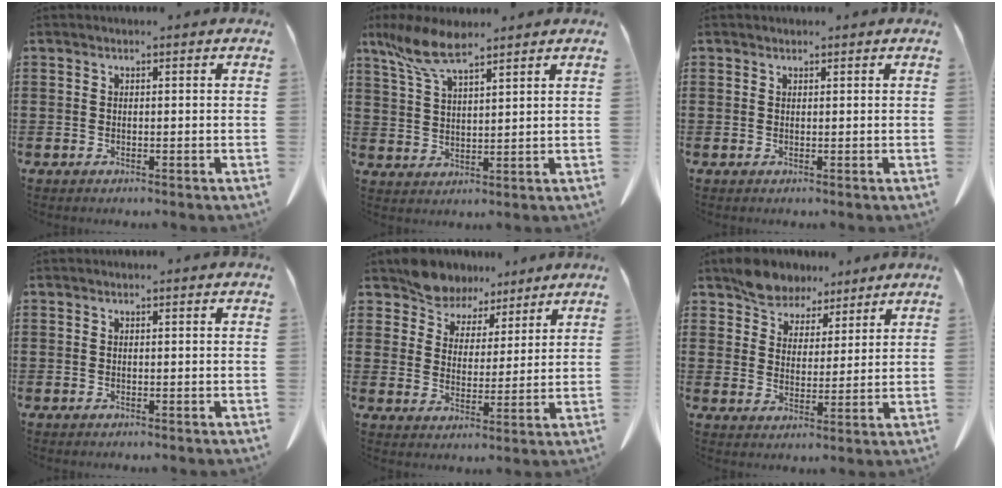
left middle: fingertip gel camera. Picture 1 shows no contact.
{"total": 7.5, "force": [5.4, 1.7, 4.9], "torque": [-0.117, -0.008, 0.099]}
{"total": 0.6, "force": [0.5, 0.2, 0.1], "torque": [-0.003, 0.000, 0.011]}
{"total": 0.0}
{"total": 7.2, "force": [6.6, 2.8, 0.5], "torque": [-0.046, -0.029, 0.126]}
{"total": 6.3, "force": [5.5, 2.9, 0.7], "torque": [-0.041, -0.013, 0.106]}